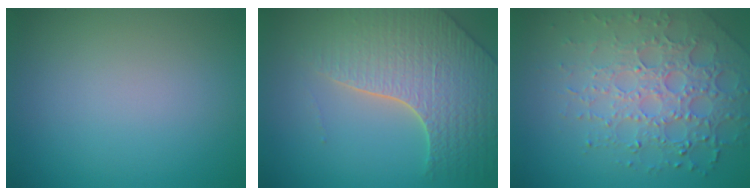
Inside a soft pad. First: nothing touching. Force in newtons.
{"total": 6.2, "press": 5.2, "slide": 3.4}
{"total": 6.5, "press": 4.9, "slide": 4.2}